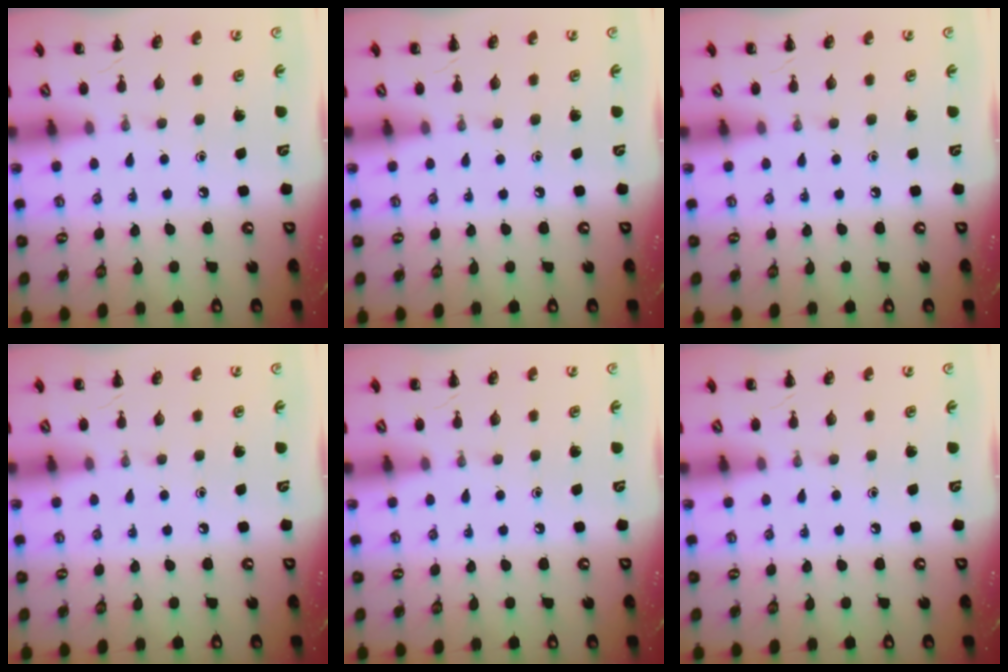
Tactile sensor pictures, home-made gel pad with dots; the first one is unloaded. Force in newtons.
{"total": 0.0}
{"total": 0.0}
{"total": 0.0}
{"total": 0.0}
{"total": 0.0}